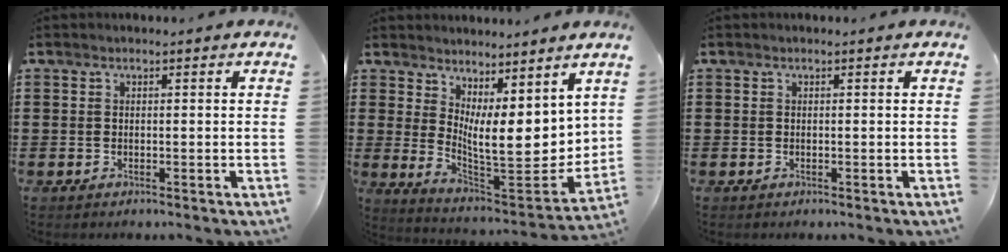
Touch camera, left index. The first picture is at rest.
{"total": 8.9, "force": [3.9, 3.5, 7.2], "torque": [-0.109, -0.047, 0.076]}
{"total": 0.0}